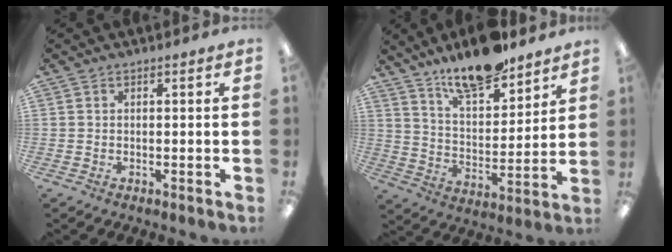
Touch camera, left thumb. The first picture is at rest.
{"total": 14.6, "force": [12.4, 4.4, 6.3], "torque": [-0.104, -0.078, 0.219]}